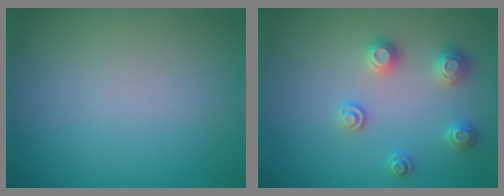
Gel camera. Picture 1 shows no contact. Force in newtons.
{"total": 2.6, "press": 2.6, "slide": 0.1}